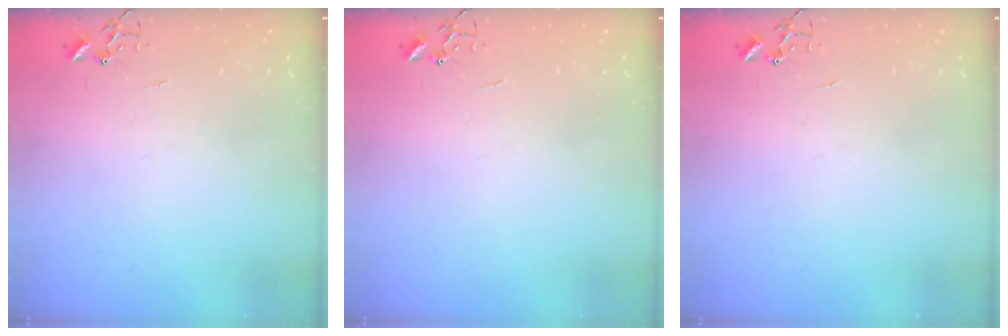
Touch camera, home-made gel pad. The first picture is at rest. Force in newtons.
{"total": 0.0}
{"total": 0.0}